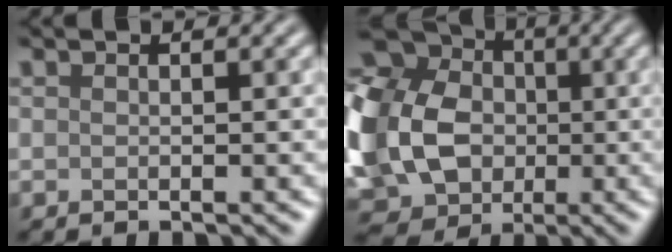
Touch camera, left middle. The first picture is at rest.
{"total": 18.2, "force": [-0.1, 15.0, 10.3], "torque": [-0.242, 0.001, -0.036]}